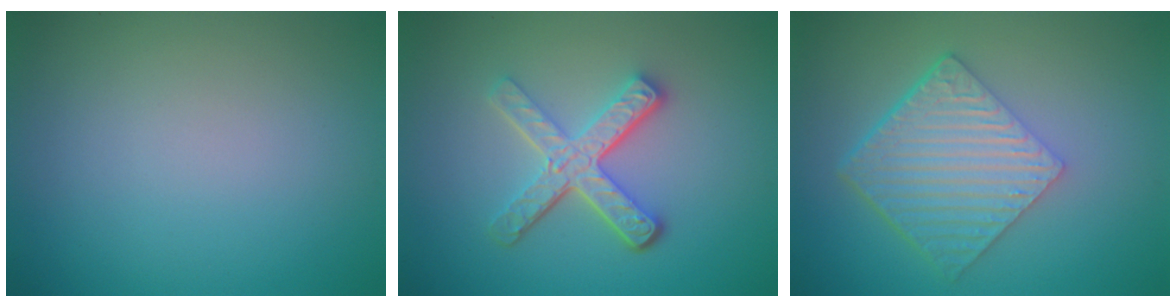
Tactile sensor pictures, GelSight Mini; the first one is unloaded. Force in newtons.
{"total": 4.7, "press": 3.5, "slide": 3.2}
{"total": 6.4, "press": 4.3, "slide": 4.8}